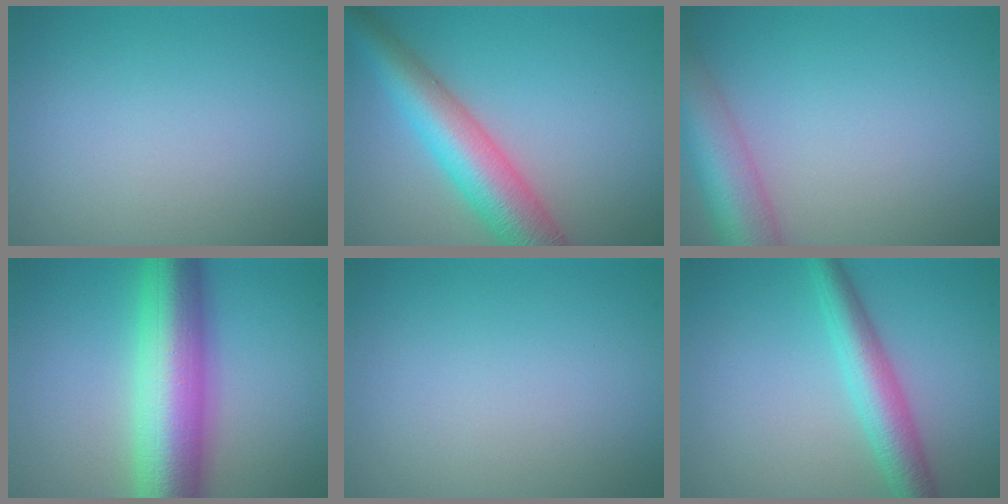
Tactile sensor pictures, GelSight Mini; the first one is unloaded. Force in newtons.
{"total": 7.4, "press": 7.4, "slide": 0.3}
{"total": 6.7, "press": 6.7, "slide": 0.3}
{"total": 11.0, "press": 11.0, "slide": 0.0}
{"total": 0.0}
{"total": 4.3, "press": 4.3, "slide": 0.2}